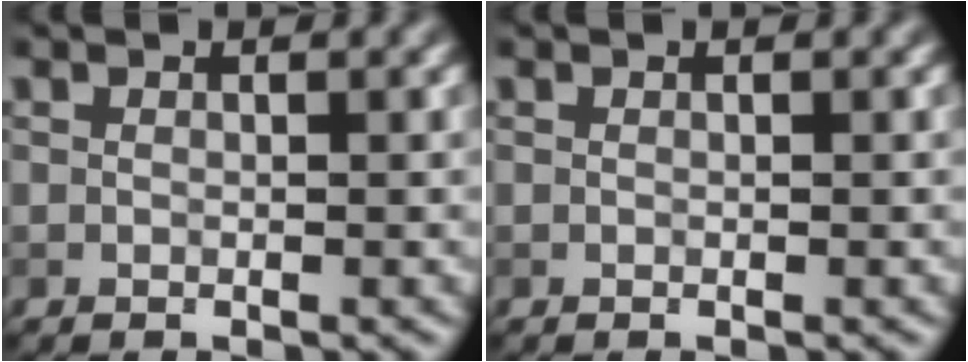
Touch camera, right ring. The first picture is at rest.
{"total": 0.0}